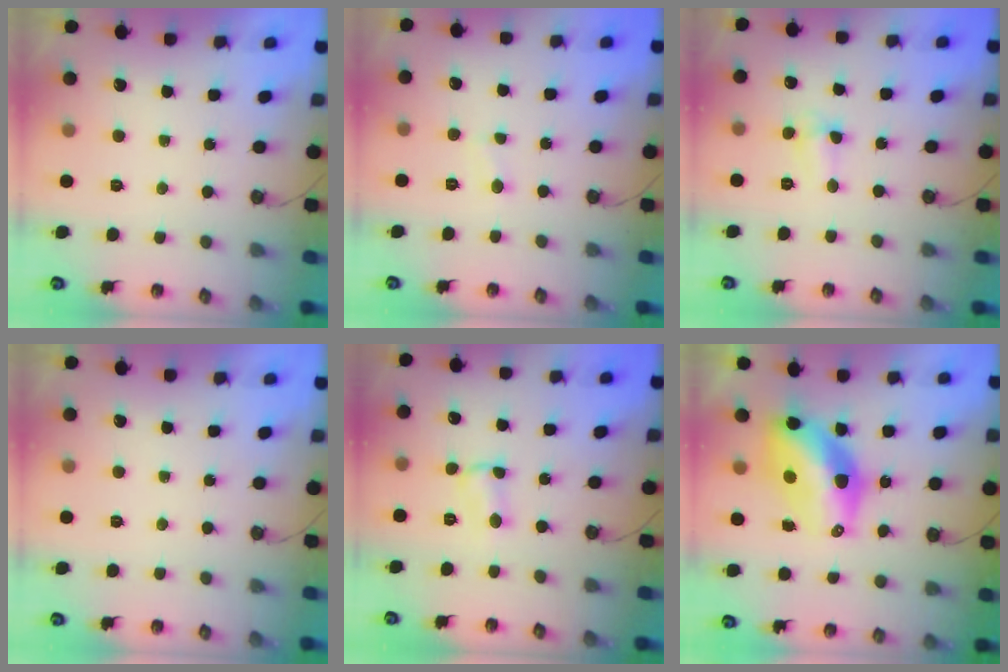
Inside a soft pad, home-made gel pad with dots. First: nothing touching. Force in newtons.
{"total": 1.7, "press": 1.6, "slide": 0.6}
{"total": 2.9, "press": 2.8, "slide": 0.7}
{"total": 0.0}
{"total": 2.9, "press": 2.7, "slide": 1.0}
{"total": 11.4, "press": 11.3, "slide": 0.9}